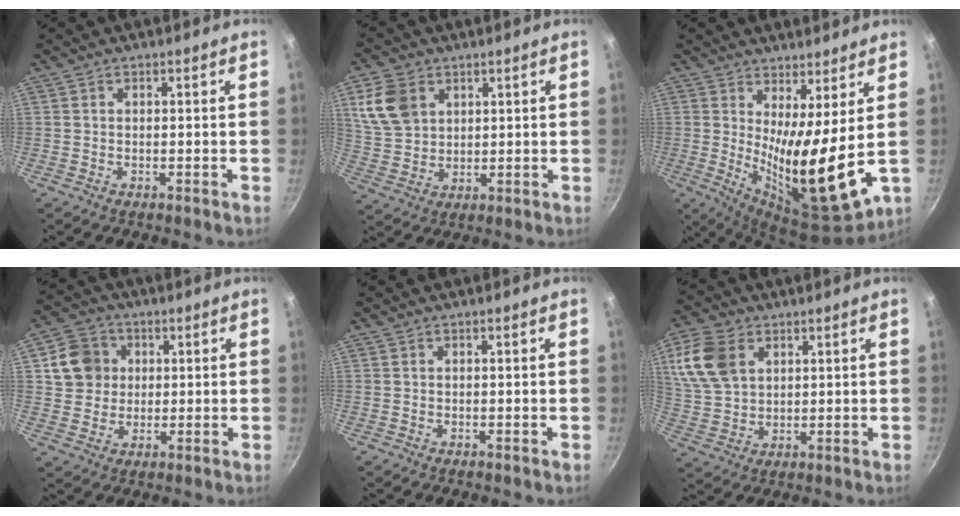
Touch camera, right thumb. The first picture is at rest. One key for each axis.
{"total": 9.7, "fx": 3.9, "fy": 7.2, "fz": 5.3, "tx": -0.088, "ty": -0.007, "tz": 0.086}
{"total": 14.7, "fx": 3.0, "fy": 3.6, "fz": 13.9, "tx": -0.222, "ty": -0.055, "tz": 0.053}
{"total": 9.0, "fx": 2.2, "fy": 8.2, "fz": 3.2, "tx": -0.028, "ty": 0.011, "tz": 0.034}
{"total": 0.0}
{"total": 11.8, "fx": 4.4, "fy": 8.1, "fz": 7.3, "tx": -0.131, "ty": -0.004, "tz": 0.091}